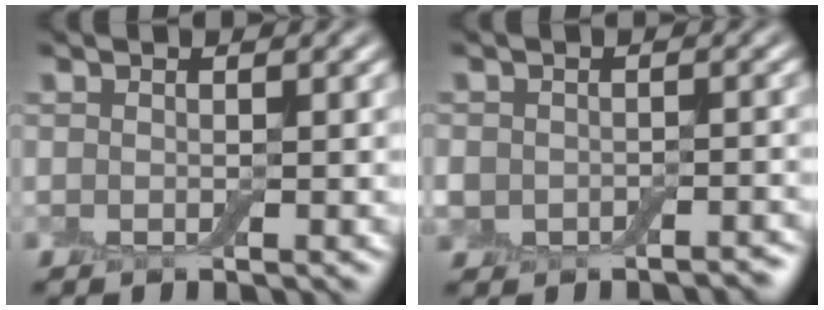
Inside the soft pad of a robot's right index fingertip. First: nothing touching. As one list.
[{"total": 4.1, "force": [-2.4, 3.1, 1.3], "torque": [-0.008, -0.004, -0.036]}]